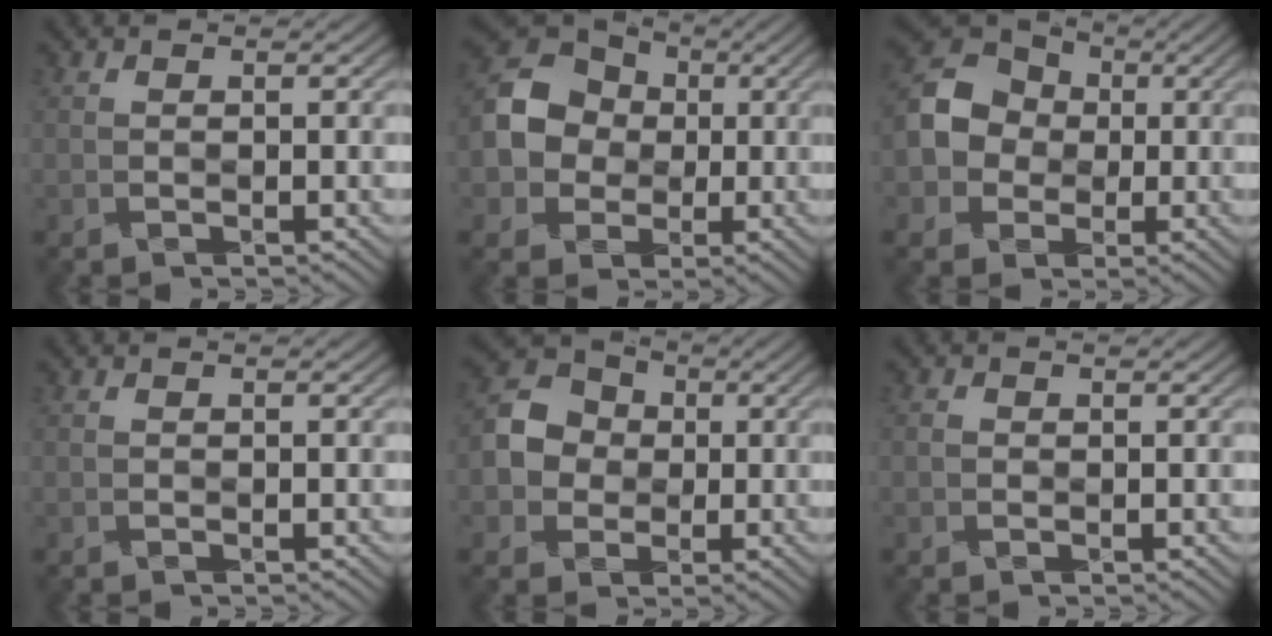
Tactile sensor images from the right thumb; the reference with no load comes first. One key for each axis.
{"total": 10.7, "fx": -0.3, "fy": 9.4, "fz": 5.1, "tx": -0.135, "ty": 0.003, "tz": -0.019}
{"total": 9.8, "fx": -0.6, "fy": 8.6, "fz": 4.6, "tx": -0.121, "ty": 0.004, "tz": -0.023}
{"total": 0.0}
{"total": 7.1, "fx": -0.5, "fy": 6.3, "fz": 3.1, "tx": -0.083, "ty": 0.009, "tz": -0.023}
{"total": 0.9, "fx": 0.0, "fy": 0.8, "fz": 0.4, "tx": -0.008, "ty": 0.001, "tz": -0.003}